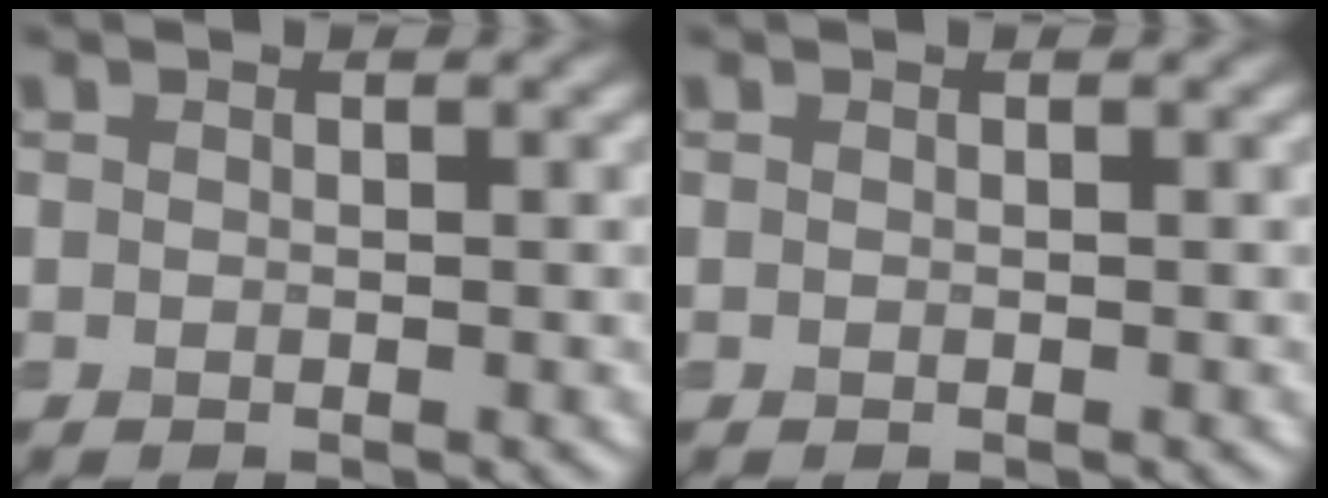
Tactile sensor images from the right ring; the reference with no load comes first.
{"total": 0.0}